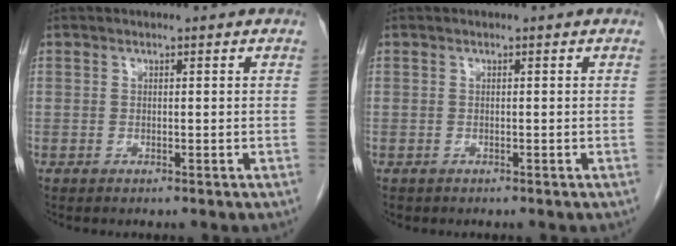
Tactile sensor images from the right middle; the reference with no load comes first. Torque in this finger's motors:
{"motor_torque": [0.05, -0.02, -0.06, -0.01]}